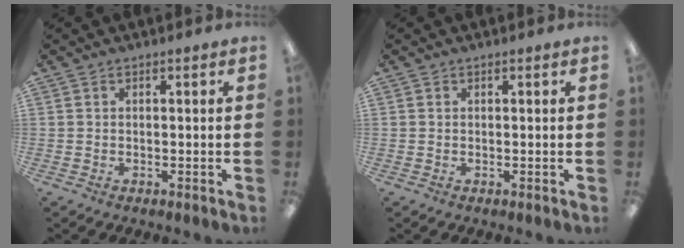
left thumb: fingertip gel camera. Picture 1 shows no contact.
{"total": 0.0}